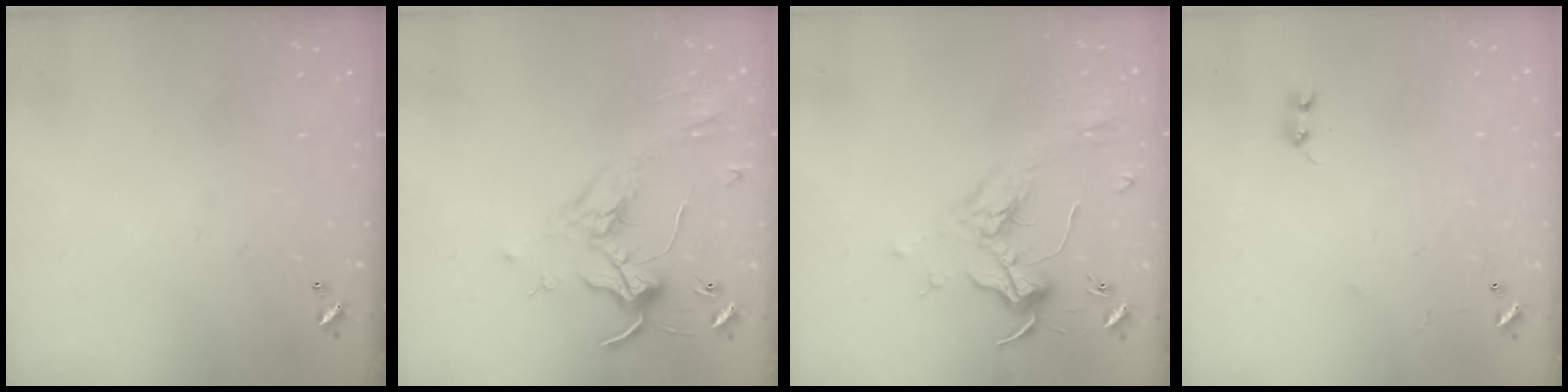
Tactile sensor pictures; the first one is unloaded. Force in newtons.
{"total": 1.7, "press": 1.6, "slide": 0.5}
{"total": 1.7, "press": 1.5, "slide": 0.8}
{"total": 5.4, "press": 5.4, "slide": 0.7}